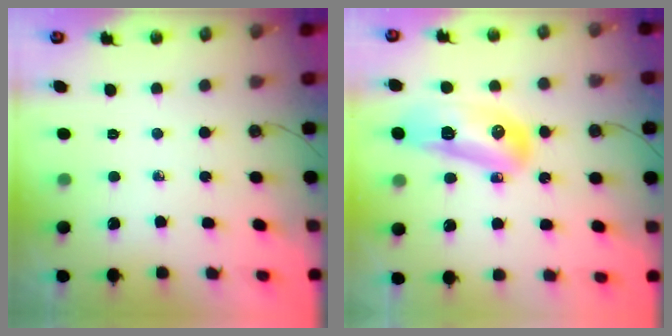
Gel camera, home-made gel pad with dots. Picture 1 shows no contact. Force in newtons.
{"total": 14.2, "press": 14.2, "slide": 1.5}